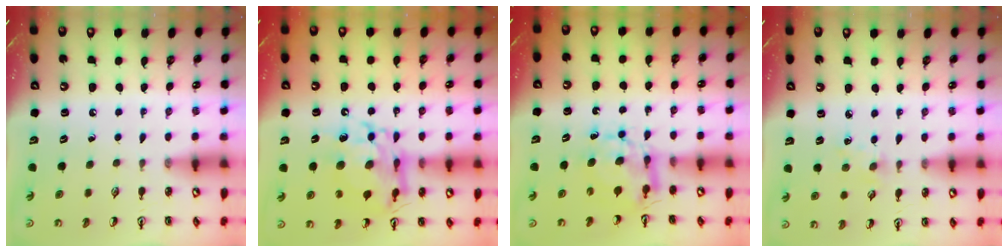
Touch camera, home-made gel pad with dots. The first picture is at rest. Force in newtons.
{"total": 13.7, "press": 13.7, "slide": 1.4}
{"total": 6.0, "press": 6.0, "slide": 0.5}
{"total": 1.9, "press": 1.9, "slide": 0.3}